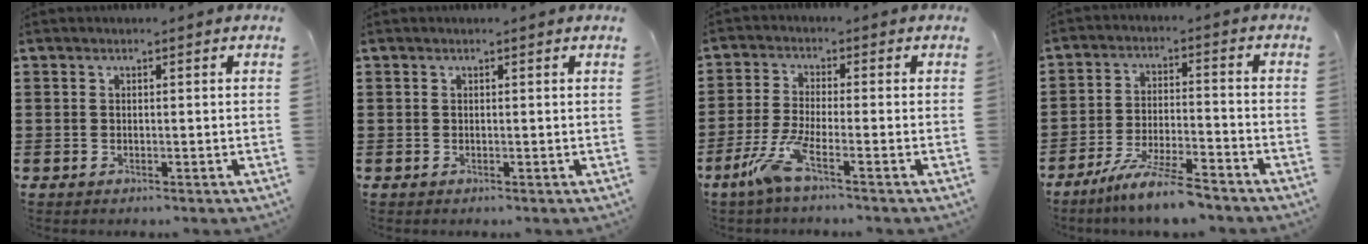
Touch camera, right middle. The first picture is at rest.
{"total": 0.0}
{"total": 6.1, "force": [-3.4, 0.6, 5.0], "torque": [-0.123, -0.018, -0.068]}
{"total": 7.9, "force": [-6.7, 0.0, 4.1], "torque": [-0.087, -0.010, -0.128]}